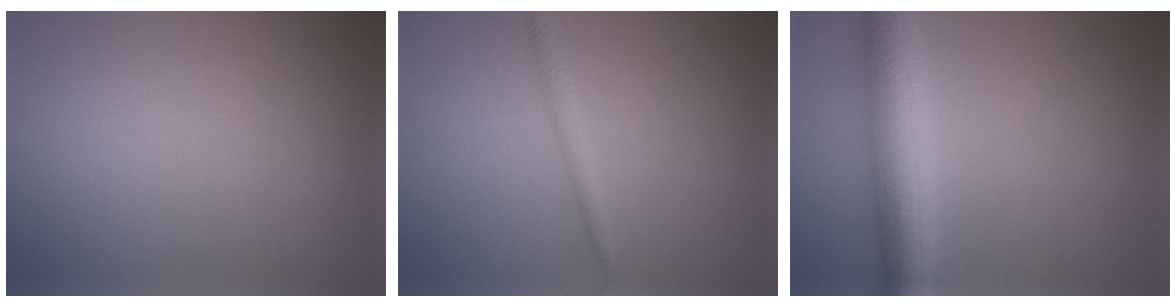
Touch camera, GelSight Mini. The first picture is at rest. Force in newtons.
{"total": 1.4, "press": 1.4, "slide": 0.1}
{"total": 6.8, "press": 6.8, "slide": 0.1}